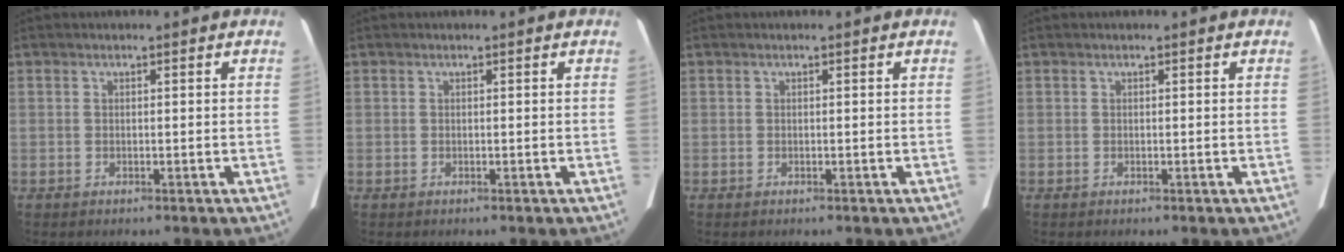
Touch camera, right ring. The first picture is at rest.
{"total": 0.0}
{"total": 0.0}
{"total": 0.0}